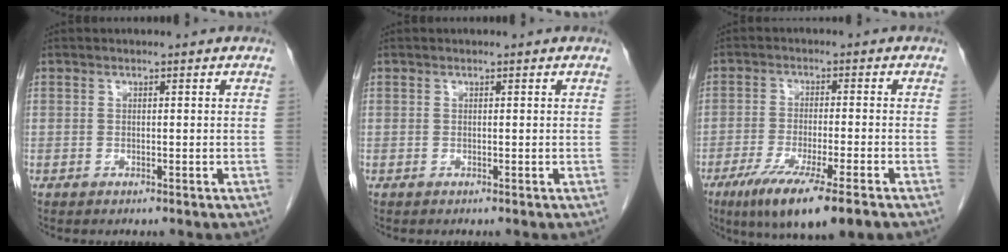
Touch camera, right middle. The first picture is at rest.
{"total": 0.0}
{"total": 12.2, "force": [-7.8, 0.9, 9.4], "torque": [-0.155, -0.031, -0.123]}